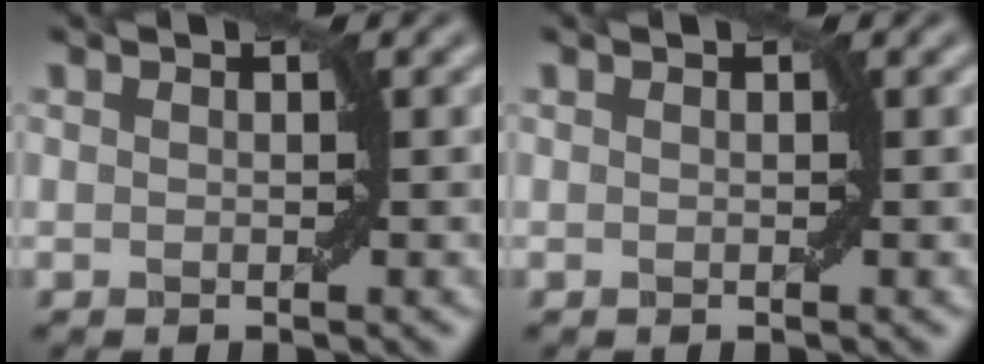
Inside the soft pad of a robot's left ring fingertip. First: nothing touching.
{"total": 0.0}